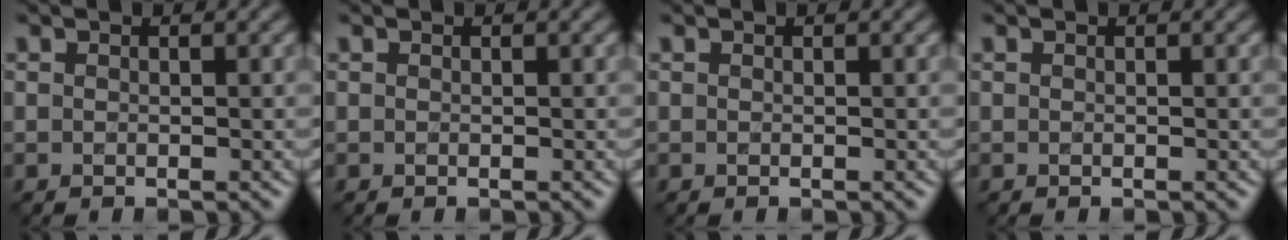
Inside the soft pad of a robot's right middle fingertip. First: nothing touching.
{"total": 0.0}
{"total": 0.0}
{"total": 0.0}